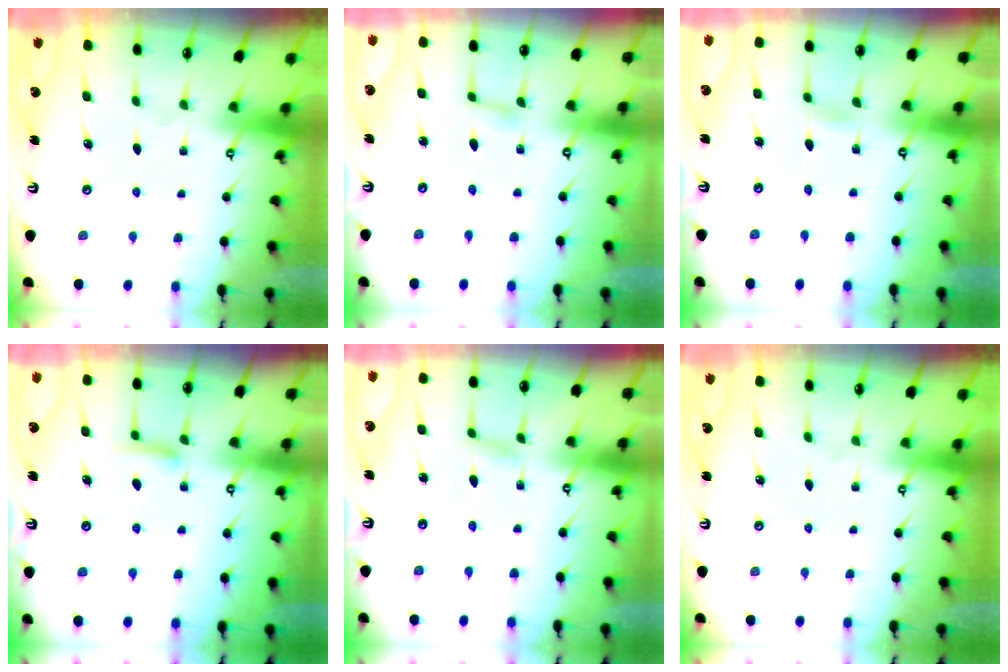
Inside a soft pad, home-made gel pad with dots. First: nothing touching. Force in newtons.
{"total": 1.6, "press": 1.6, "slide": 0.2}
{"total": 1.7, "press": 1.7, "slide": 0.2}
{"total": 5.5, "press": 5.4, "slide": 0.8}
{"total": 4.5, "press": 4.5, "slide": 0.6}
{"total": 0.0}